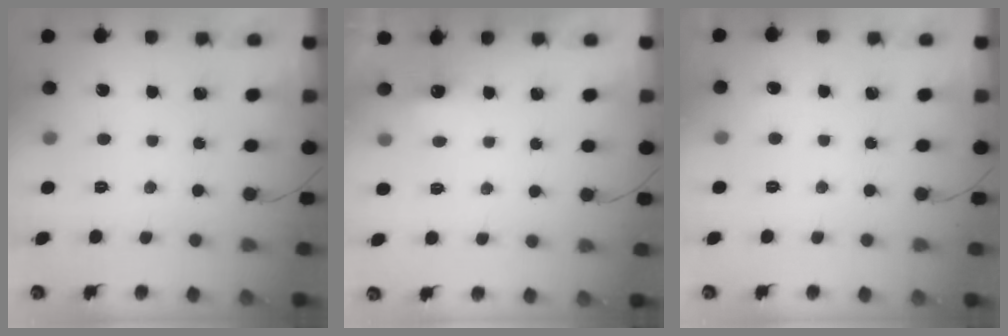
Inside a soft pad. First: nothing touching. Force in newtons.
{"total": 2.3, "press": 2.2, "slide": 0.7}
{"total": 12.0, "press": 2.8, "slide": 11.6}